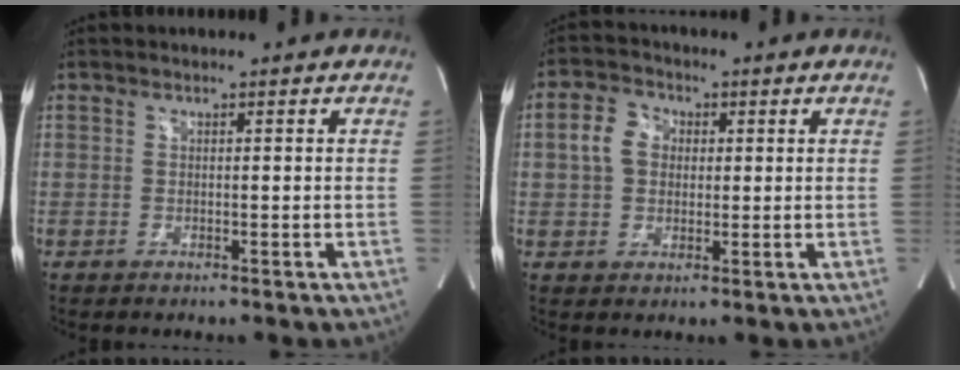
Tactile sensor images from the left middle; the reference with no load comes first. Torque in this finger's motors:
{"motor_torque": [0.67, -0.06, 0.02, 0.02]}